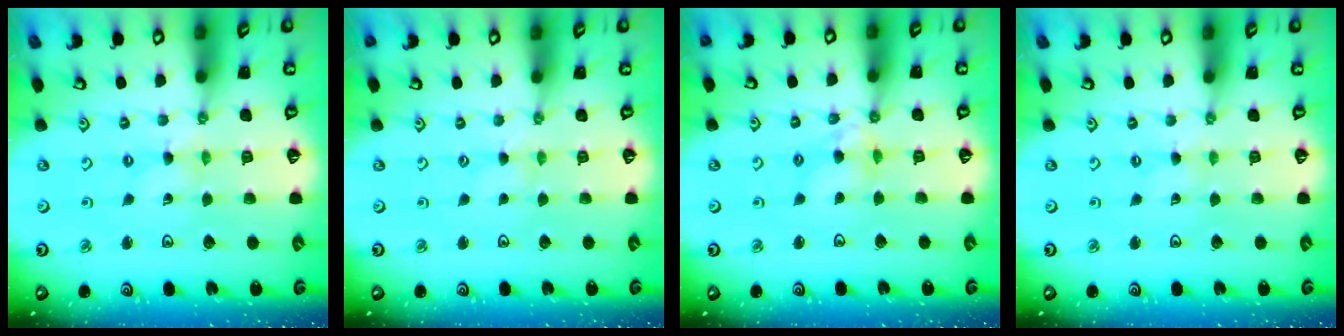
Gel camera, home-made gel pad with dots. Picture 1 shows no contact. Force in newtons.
{"total": 0.8, "press": 0.8, "slide": 0.1}
{"total": 6.7, "press": 6.6, "slide": 0.4}
{"total": 0.0}